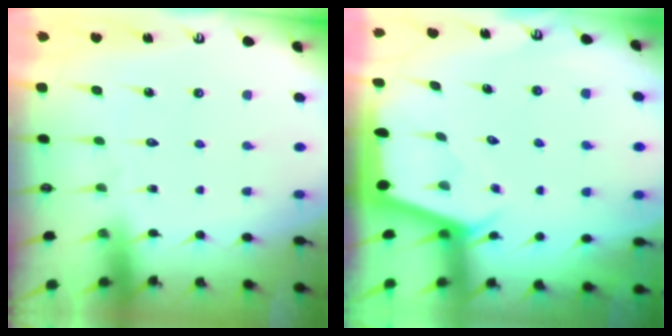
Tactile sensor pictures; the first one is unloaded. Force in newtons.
{"total": 2.2, "press": 2.2, "slide": 0.3}